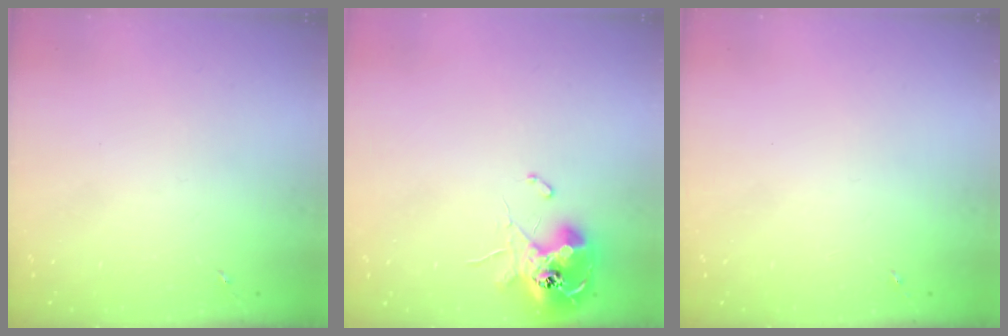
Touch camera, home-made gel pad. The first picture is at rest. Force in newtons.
{"total": 12.7, "press": 12.6, "slide": 1.5}
{"total": 0.0}